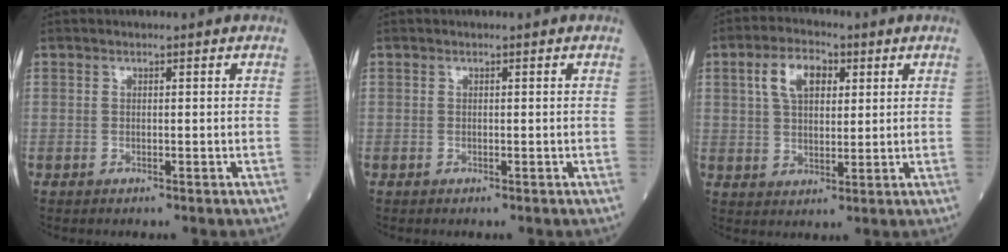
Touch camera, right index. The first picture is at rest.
{"total": 0.0}
{"total": 7.3, "force": [2.8, 3.9, 5.5], "torque": [-0.108, 0.018, 0.053]}